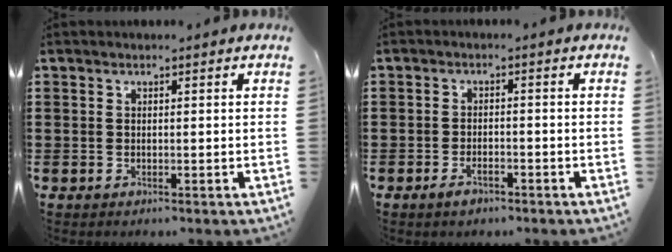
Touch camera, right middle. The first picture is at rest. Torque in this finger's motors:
{"motor_torque": [1.87, 0.27, 0.02, 0.02]}